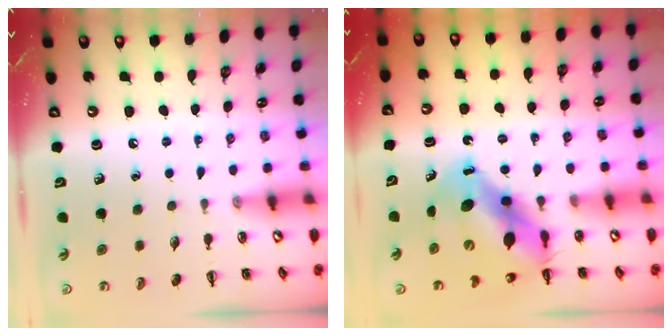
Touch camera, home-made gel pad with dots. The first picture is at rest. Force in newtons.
{"total": 11.6, "press": 11.3, "slide": 2.7}